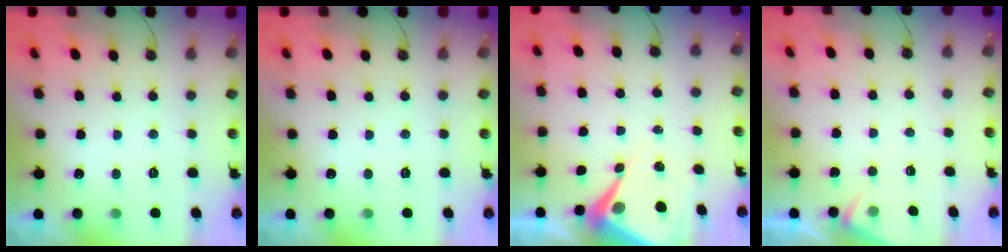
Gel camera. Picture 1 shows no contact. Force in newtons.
{"total": 0.0}
{"total": 7.0, "press": 6.9, "slide": 0.8}
{"total": 5.1, "press": 5.1, "slide": 0.5}